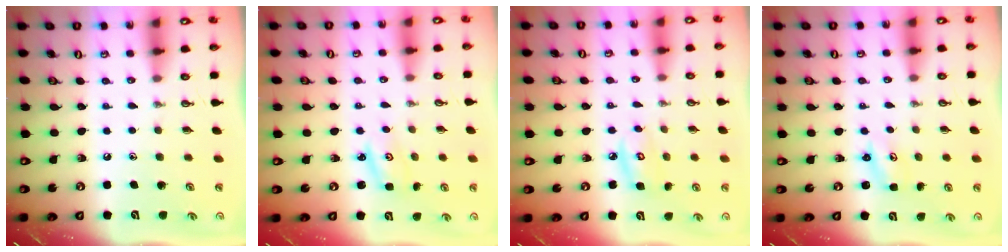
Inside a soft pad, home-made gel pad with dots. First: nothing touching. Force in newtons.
{"total": 2.9, "press": 2.9, "slide": 0.4}
{"total": 5.5, "press": 5.5, "slide": 0.4}
{"total": 2.1, "press": 2.0, "slide": 0.3}